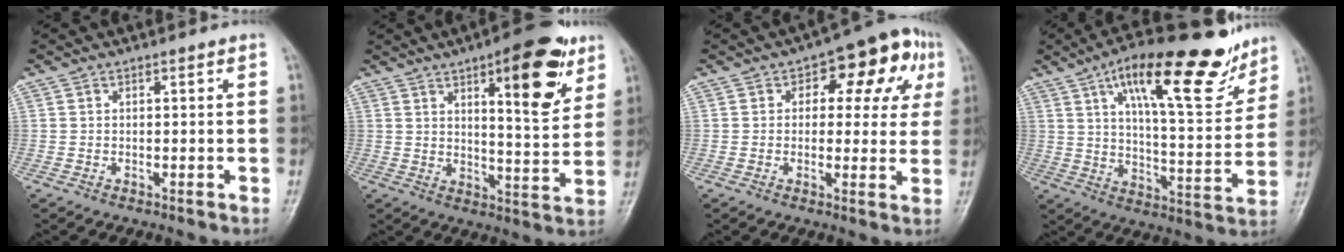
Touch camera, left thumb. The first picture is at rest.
{"total": 15.6, "force": [7.8, 5.0, 12.5], "torque": [-0.142, -0.036, 0.106]}
{"total": 12.3, "force": [3.9, 7.4, 9.1], "torque": [-0.056, 0.022, 0.042]}
{"total": 22.0, "force": [13.2, 6.9, 16.2], "torque": [-0.209, -0.047, 0.206]}